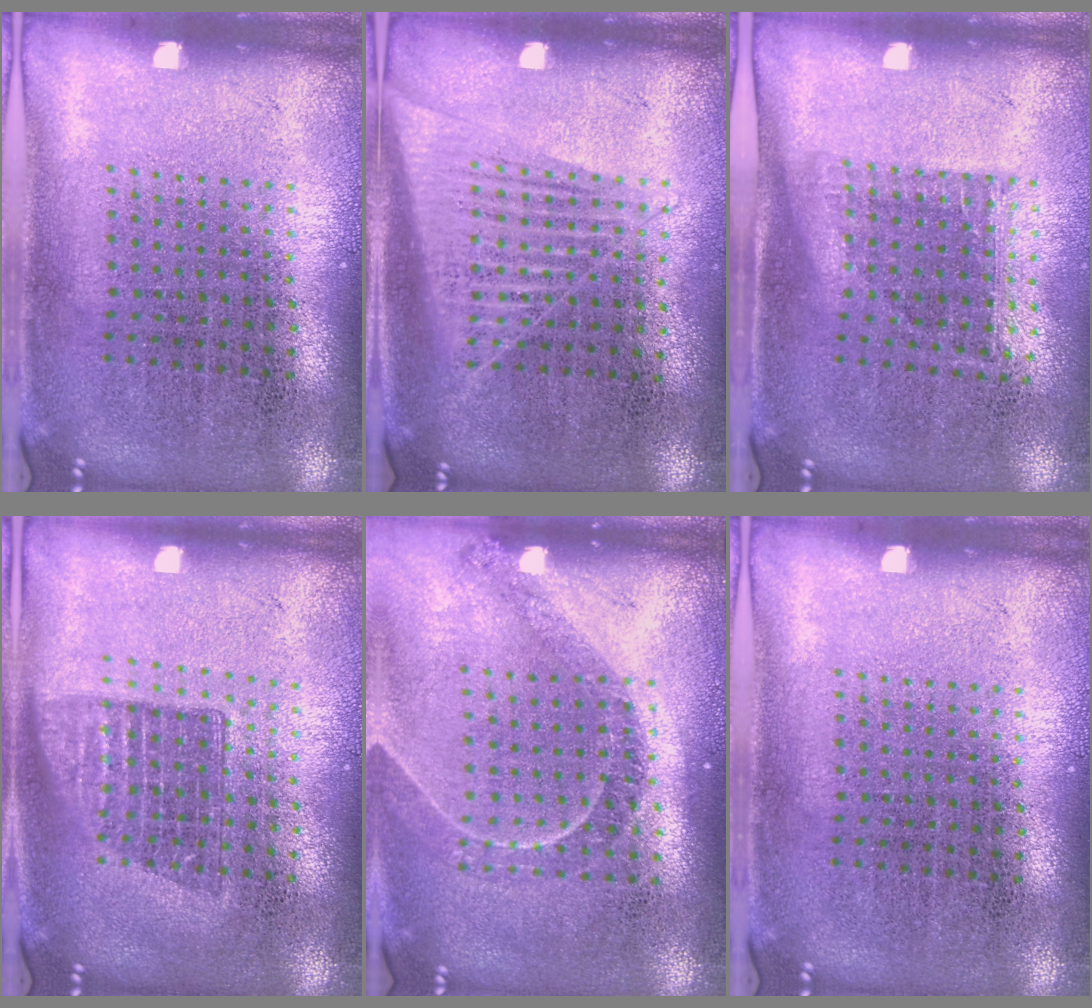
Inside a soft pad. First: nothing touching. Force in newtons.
{"total": 1.4, "press": 1.3, "slide": 0.5}
{"total": 1.1, "press": 0.9, "slide": 0.7}
{"total": 1.4, "press": 1.1, "slide": 0.8}
{"total": 1.2, "press": 1.2, "slide": 0.2}
{"total": 0.0}